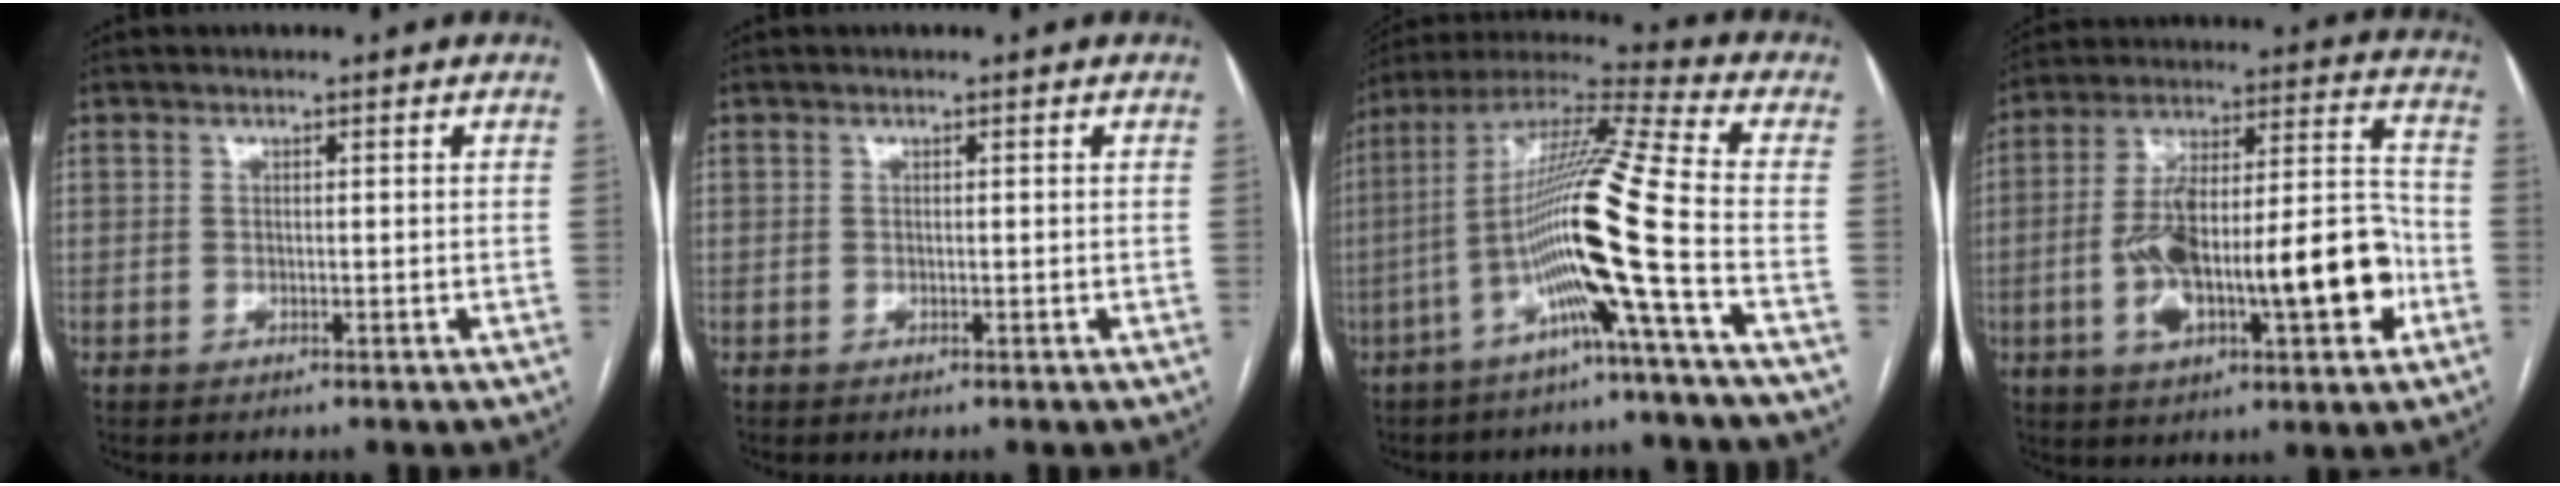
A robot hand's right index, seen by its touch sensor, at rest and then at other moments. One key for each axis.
{"total": 0.0}
{"total": 16.6, "fx": -5.2, "fy": -2.2, "fz": 15.6, "tx": -0.297, "ty": 0.002, "tz": -0.109}
{"total": 22.1, "fx": -5.9, "fy": 5.5, "fz": 20.5, "tx": -0.321, "ty": 0.027, "tz": -0.082}